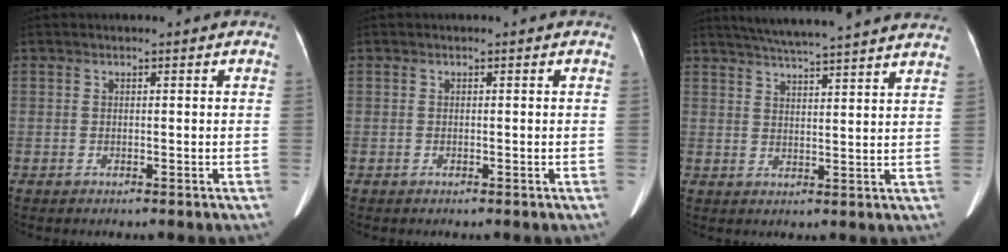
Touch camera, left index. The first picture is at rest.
{"total": 0.0}
{"total": 19.7, "force": [17.8, -0.1, 8.4], "torque": [-0.137, 0.005, 0.230]}